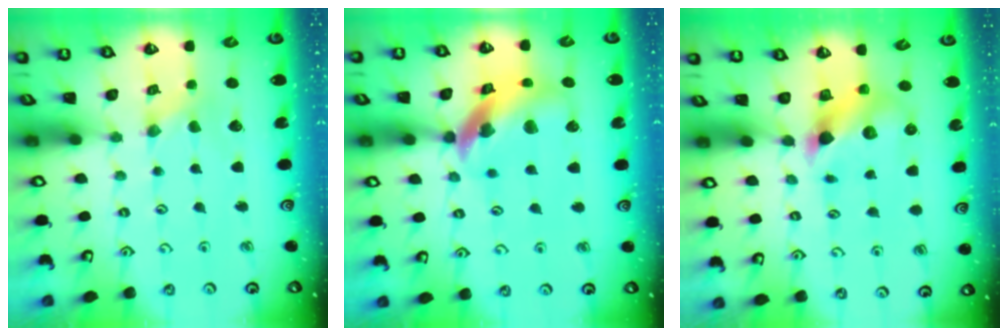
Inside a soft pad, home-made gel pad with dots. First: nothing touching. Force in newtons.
{"total": 14.9, "press": 14.8, "slide": 1.9}
{"total": 5.7, "press": 5.7, "slide": 0.1}